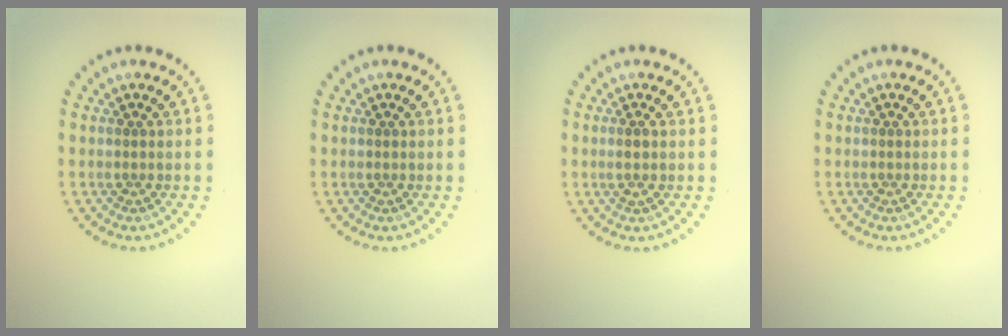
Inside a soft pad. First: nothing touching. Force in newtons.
{"total": 0.0}
{"total": 0.8, "press": 0.6, "slide": 0.5}
{"total": 0.0}